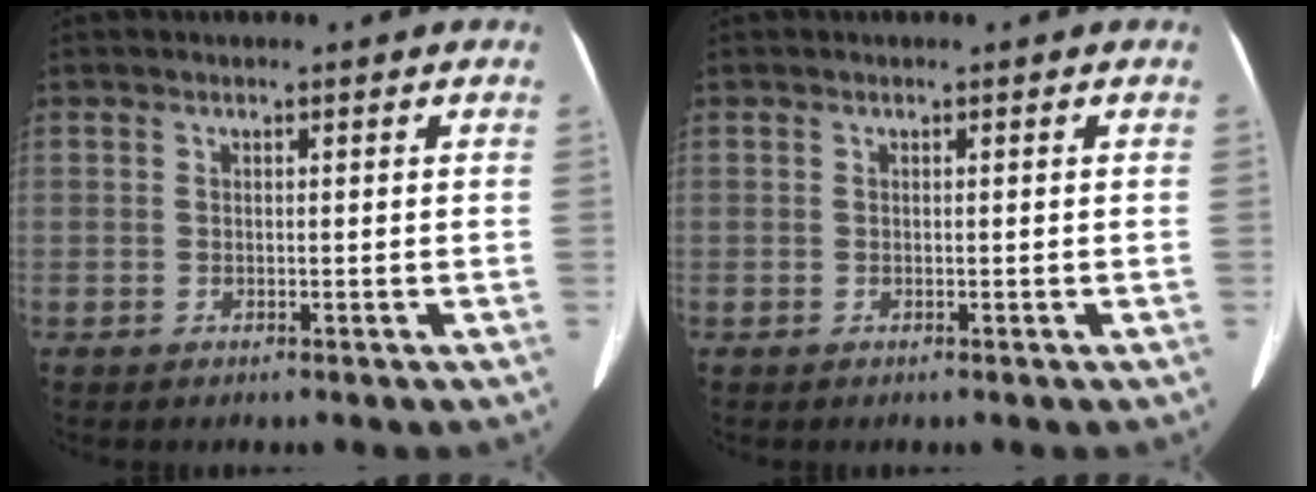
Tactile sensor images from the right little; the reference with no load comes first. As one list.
[{"total": 0.0}]